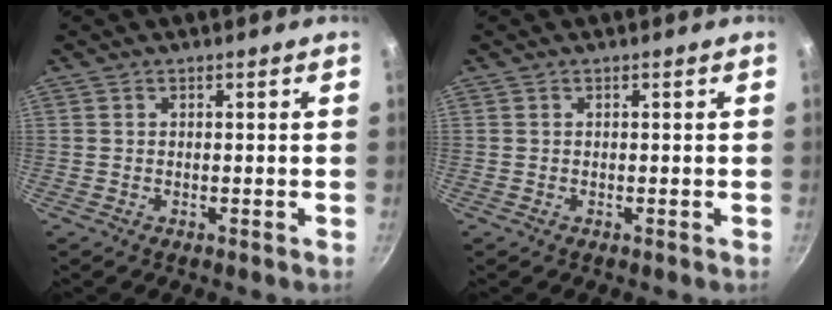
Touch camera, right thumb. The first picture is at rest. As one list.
[{"total": 0.0}]